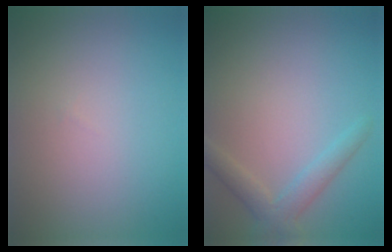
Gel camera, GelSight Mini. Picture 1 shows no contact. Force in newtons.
{"total": 2.6, "press": 2.6, "slide": 0.1}